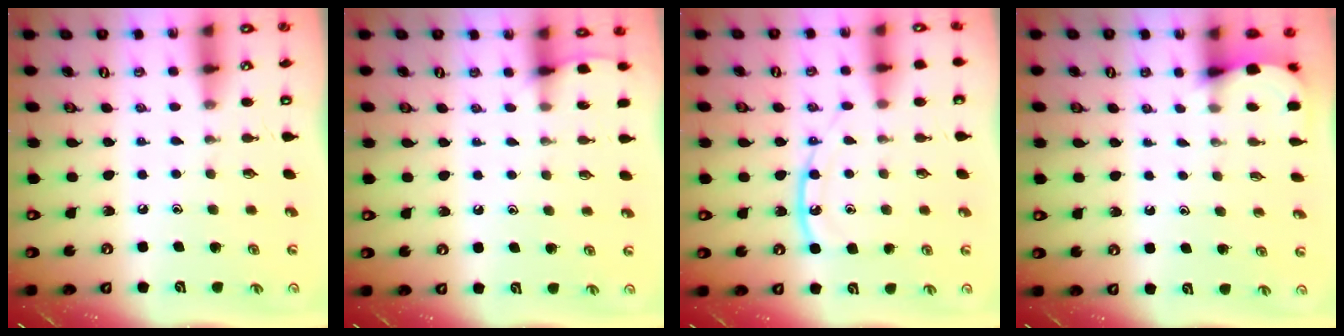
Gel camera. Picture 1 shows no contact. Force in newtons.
{"total": 3.6, "press": 3.6, "slide": 0.5}
{"total": 11.7, "press": 11.7, "slide": 0.9}
{"total": 2.5, "press": 2.5, "slide": 0.2}